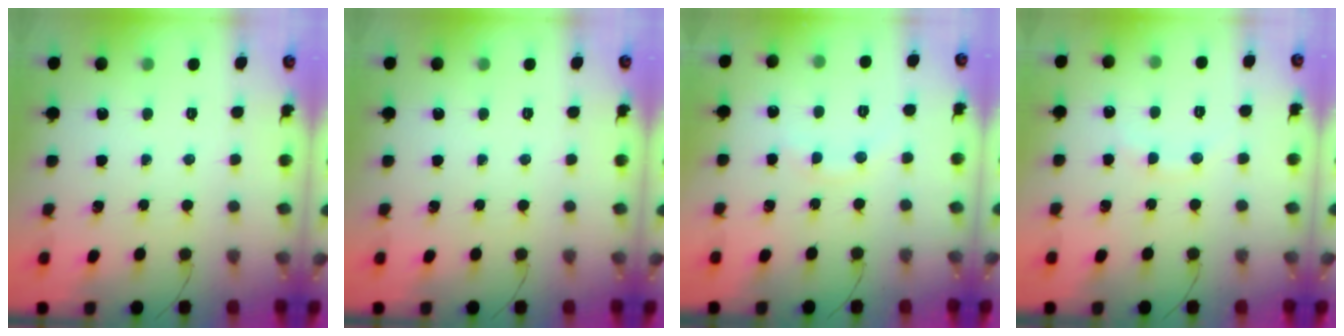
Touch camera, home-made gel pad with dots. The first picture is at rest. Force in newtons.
{"total": 0.0}
{"total": 6.5, "press": 6.4, "slide": 1.1}
{"total": 6.0, "press": 5.8, "slide": 1.6}